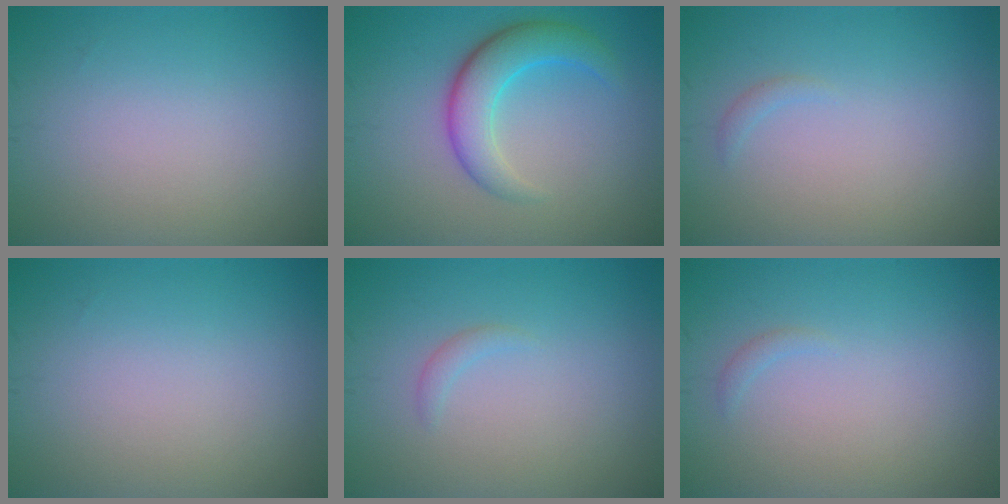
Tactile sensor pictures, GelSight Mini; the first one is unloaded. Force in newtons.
{"total": 4.7, "press": 4.7, "slide": 0.3}
{"total": 0.6, "press": 0.6, "slide": 0.1}
{"total": 0.0}
{"total": 0.8, "press": 0.8, "slide": 0.1}
{"total": 0.6, "press": 0.6, "slide": 0.1}